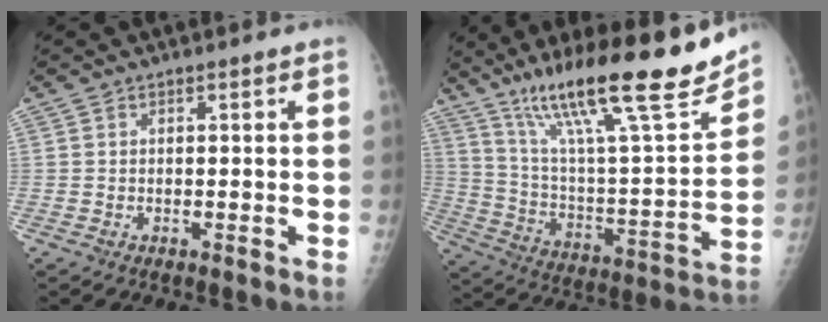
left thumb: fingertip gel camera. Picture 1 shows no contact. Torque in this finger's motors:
{"motor_torque": [2.53, -2.01, 1.27, -0.99, 0.16]}